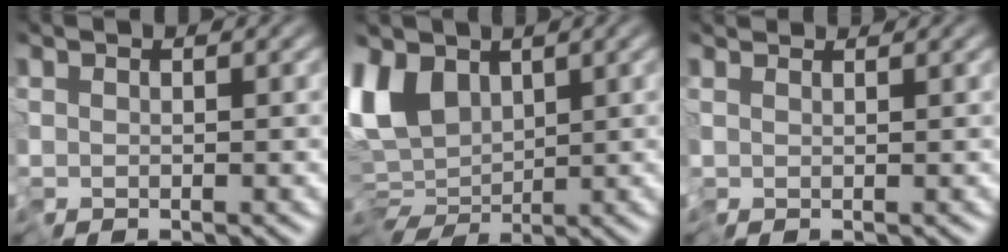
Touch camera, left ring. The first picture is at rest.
{"total": 6.6, "force": [0.2, 4.3, 5.0], "torque": [-0.098, -0.007, -0.007]}
{"total": 1.7, "force": [1.6, 0.3, 0.5], "torque": [-0.019, 0.009, 0.023]}